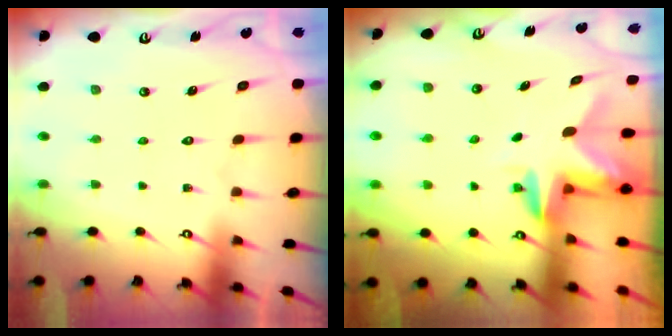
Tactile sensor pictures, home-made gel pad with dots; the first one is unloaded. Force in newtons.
{"total": 3.2, "press": 3.2, "slide": 0.2}